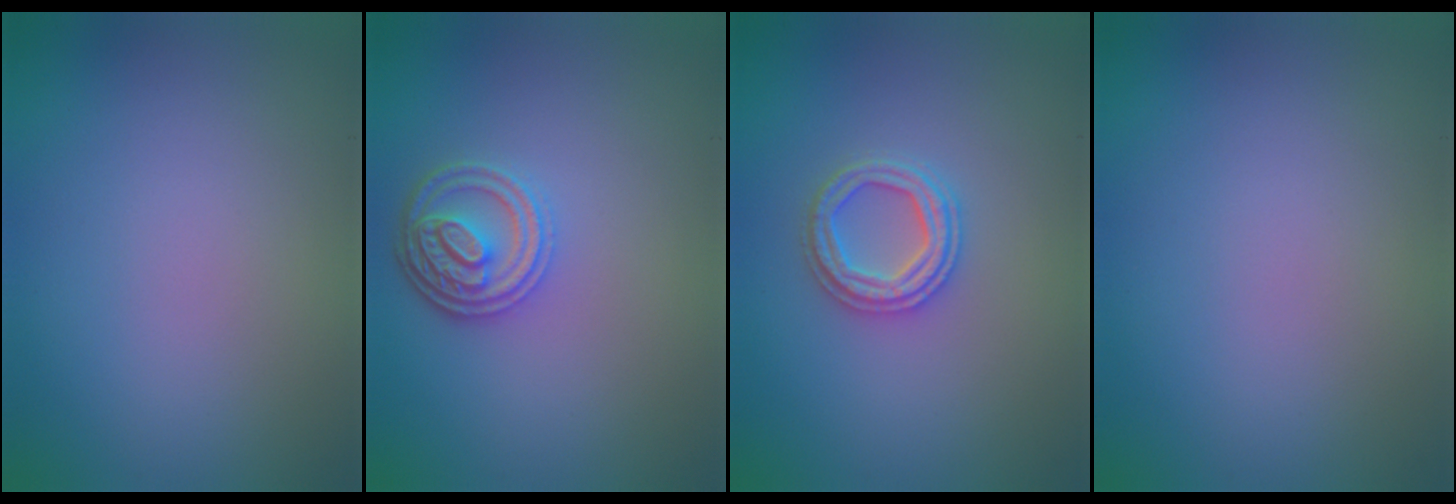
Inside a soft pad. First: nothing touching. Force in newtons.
{"total": 3.6, "press": 3.2, "slide": 1.6}
{"total": 2.7, "press": 2.6, "slide": 0.7}
{"total": 0.0}